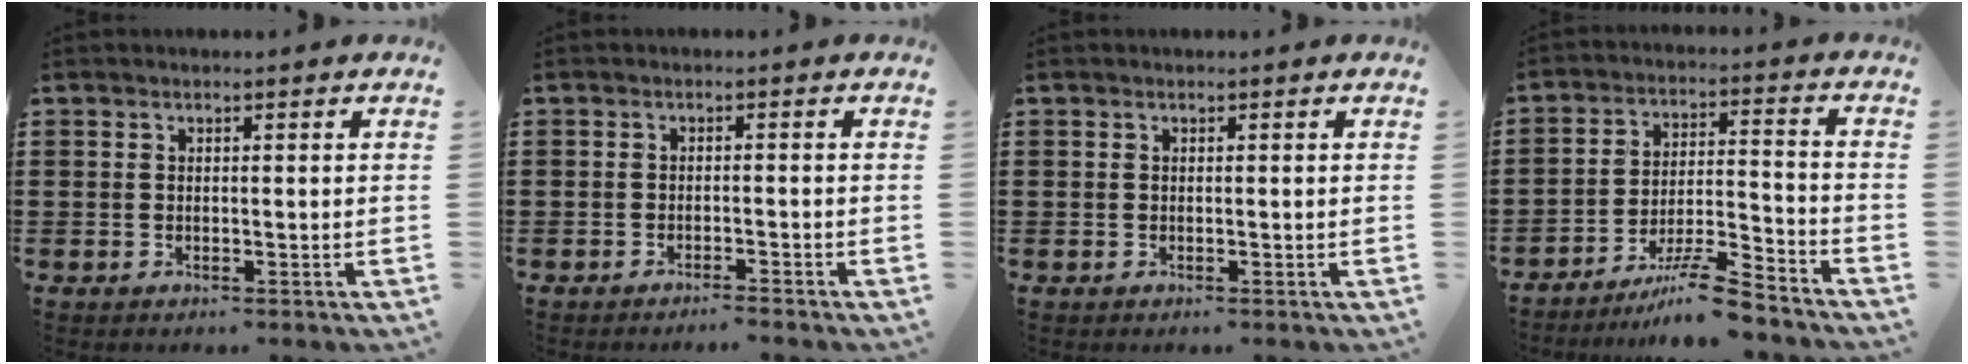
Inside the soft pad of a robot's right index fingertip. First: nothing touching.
{"total": 1.4, "force": [-1.3, -0.2, 0.4], "torque": [-0.008, 0.002, -0.026]}
{"total": 0.0}
{"total": 9.0, "force": [-7.5, 0.7, 4.9], "torque": [-0.077, 0.016, -0.140]}